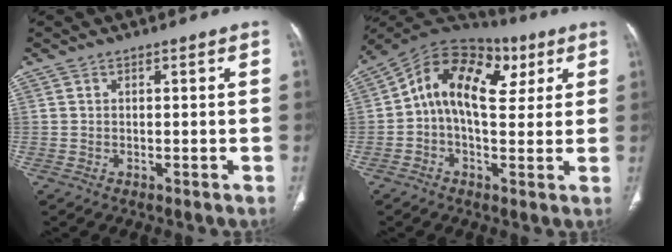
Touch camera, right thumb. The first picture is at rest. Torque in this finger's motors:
{"motor_torque": [-1.05, 1.94, 0.18, 0.37, 0.29]}